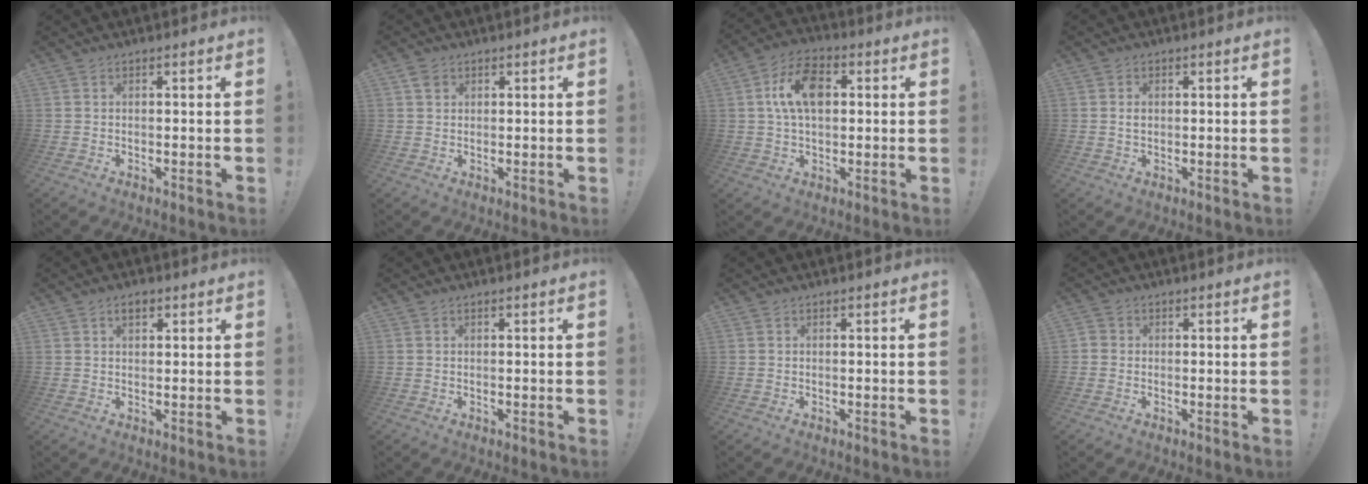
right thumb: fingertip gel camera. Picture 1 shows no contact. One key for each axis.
{"total": 2.4, "fx": 1.3, "fy": 1.8, "fz": 0.9, "tx": -0.010, "ty": -0.001, "tz": 0.024}
{"total": 12.4, "fx": 2.5, "fy": 7.6, "fz": 9.5, "tx": -0.156, "ty": 0.011, "tz": 0.047}
{"total": 1.5, "fx": 0.3, "fy": 1.2, "fz": 0.9, "tx": -0.005, "ty": -0.001, "tz": 0.002}
{"total": 2.6, "fx": 1.4, "fy": 1.4, "fz": 1.6, "tx": -0.023, "ty": 0.000, "tz": 0.023}
{"total": 0.0}
{"total": 0.0}
{"total": 1.7, "fx": -0.4, "fy": 1.5, "fz": 0.6, "tx": -0.017, "ty": 0.007, "tz": -0.005}